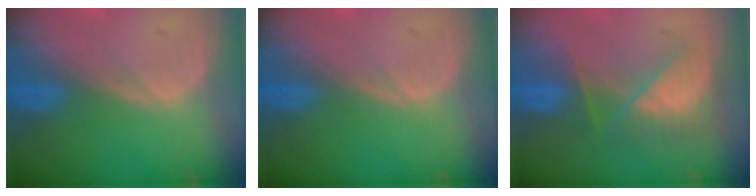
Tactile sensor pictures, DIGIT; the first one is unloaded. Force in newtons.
{"total": 0.0}
{"total": 7.9, "press": 7.0, "slide": 3.7}